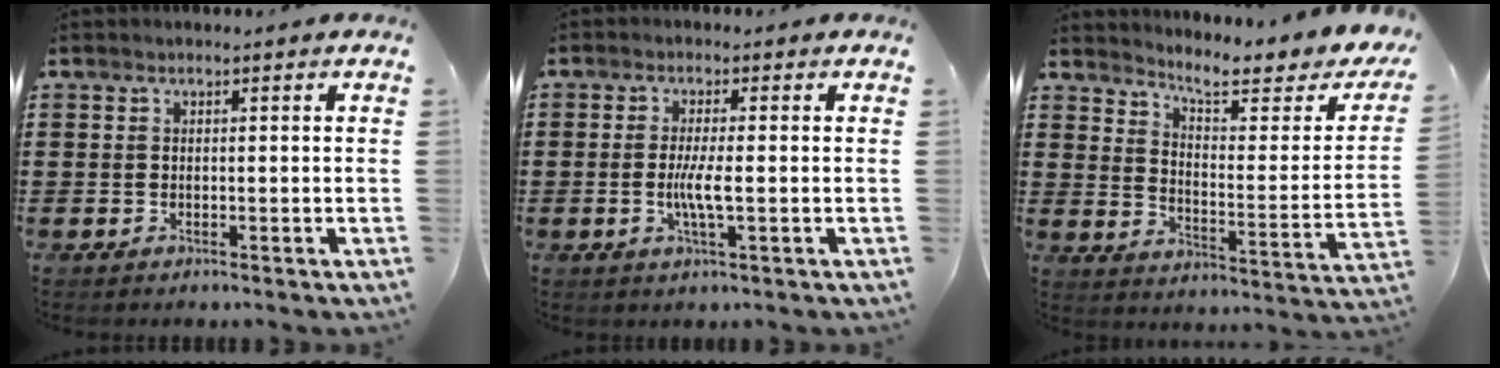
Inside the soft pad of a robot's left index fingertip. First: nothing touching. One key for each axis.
{"total": 4.1, "fx": -0.5, "fy": 0.4, "fz": 4.1, "tx": -0.079, "ty": -0.006, "tz": -0.012}
{"total": 6.4, "fx": 5.2, "fy": 0.8, "fz": 3.6, "tx": -0.079, "ty": -0.041, "tz": 0.081}